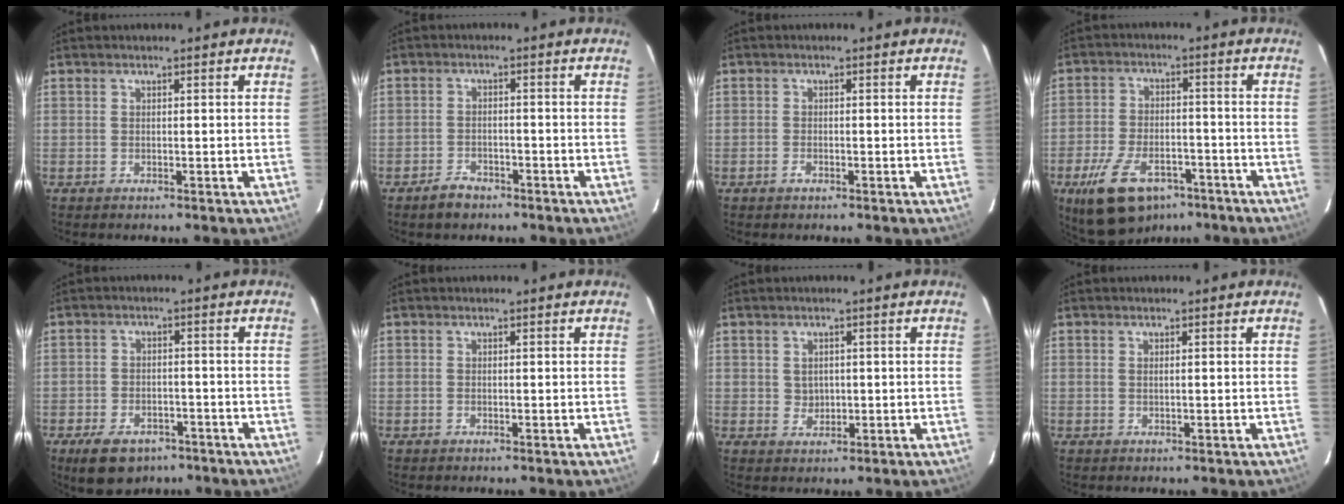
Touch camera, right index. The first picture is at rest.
{"total": 3.7, "force": [-2.8, 2.1, 1.3], "torque": [-0.032, 0.009, -0.044]}
{"total": 1.1, "force": [-0.7, 0.5, 0.7], "torque": [-0.014, -0.001, -0.013]}
{"total": 14.3, "force": [-9.0, 7.5, 8.3], "torque": [-0.178, -0.013, -0.146]}
{"total": 9.8, "force": [-6.5, 5.8, 4.6], "torque": [-0.111, -0.005, -0.091]}
{"total": 0.0}
{"total": 2.6, "force": [0.3, 2.4, 0.8], "torque": [-0.011, 0.004, 0.010]}
{"total": 0.5, "force": [0.1, 0.0, 0.5], "torque": [-0.011, 0.002, 0.002]}